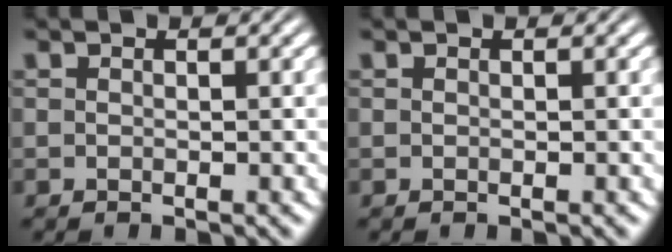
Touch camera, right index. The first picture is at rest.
{"total": 0.0}